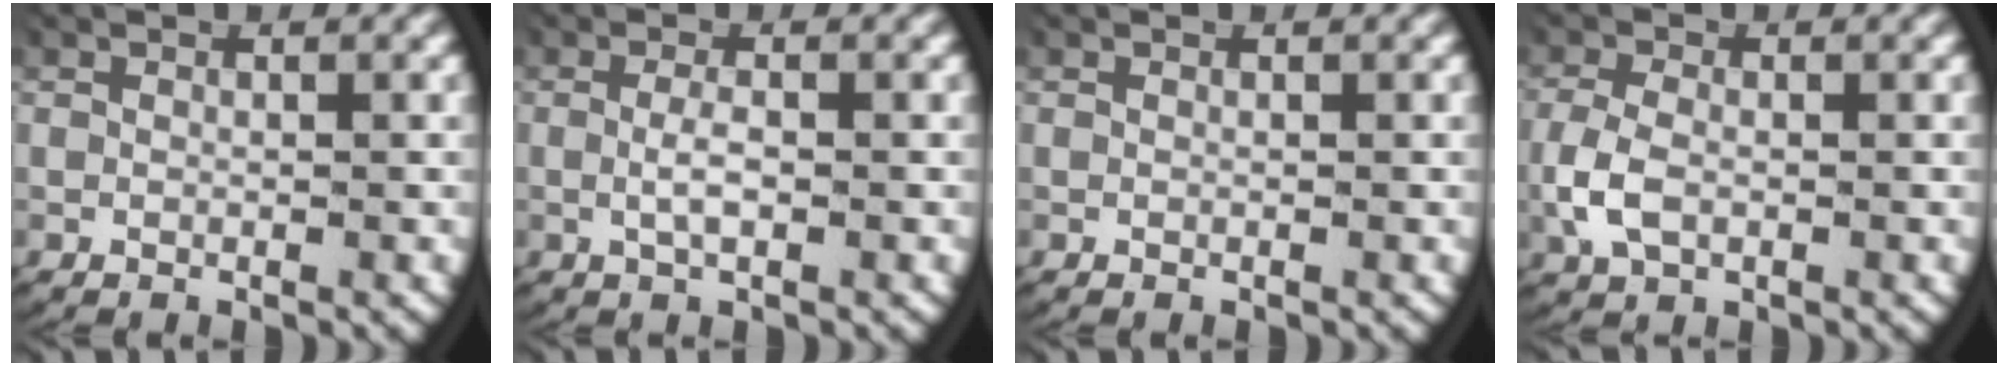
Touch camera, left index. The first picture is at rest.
{"total": 1.7, "force": [-0.4, 0.5, 1.6], "torque": [-0.041, -0.007, -0.004]}
{"total": 0.0}
{"total": 3.0, "force": [-0.5, 2.0, 2.1], "torque": [-0.066, -0.008, -0.003]}